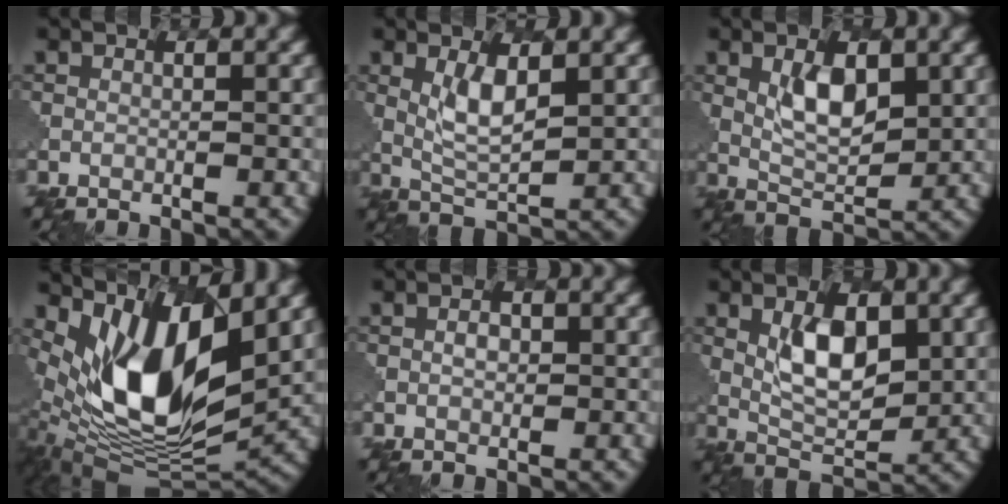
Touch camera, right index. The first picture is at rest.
{"total": 3.5, "force": [1.3, 1.2, 3.1], "torque": [-0.065, -0.006, 0.030]}
{"total": 4.3, "force": [1.4, 2.1, 3.5], "torque": [-0.070, -0.003, 0.030]}
{"total": 12.4, "force": [3.5, 5.8, 10.3], "torque": [-0.198, -0.021, 0.073]}
{"total": 1.4, "force": [0.2, 0.9, 0.9], "torque": [-0.013, 0.001, 0.004]}
{"total": 5.6, "force": [1.4, 2.8, 4.6], "torque": [-0.083, -0.003, 0.029]}